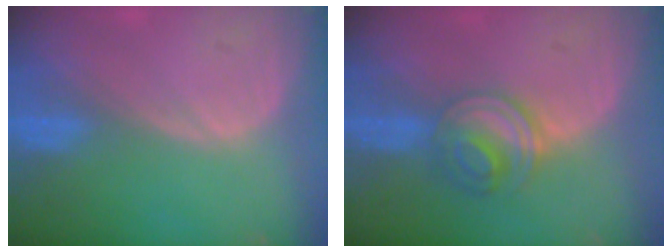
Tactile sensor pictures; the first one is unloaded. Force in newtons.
{"total": 6.0, "press": 5.4, "slide": 2.6}